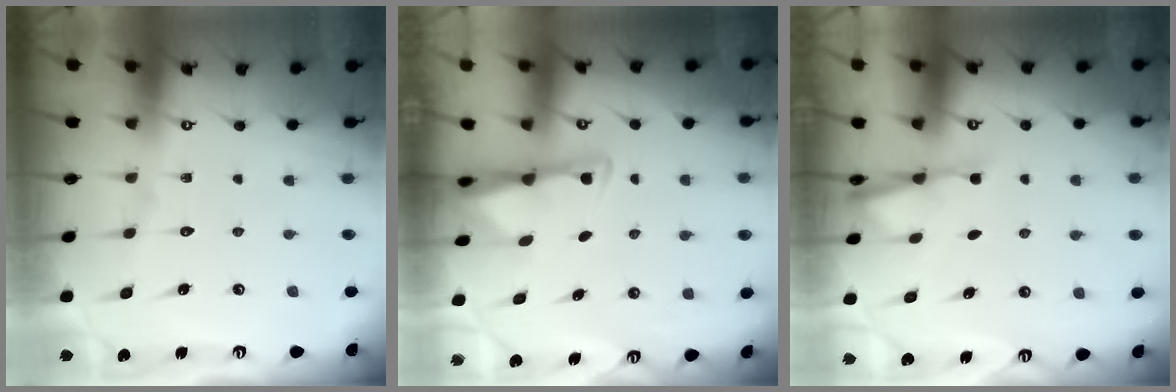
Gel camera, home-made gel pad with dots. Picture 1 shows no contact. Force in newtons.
{"total": 3.0, "press": 2.9, "slide": 0.6}
{"total": 2.1, "press": 2.1, "slide": 0.3}